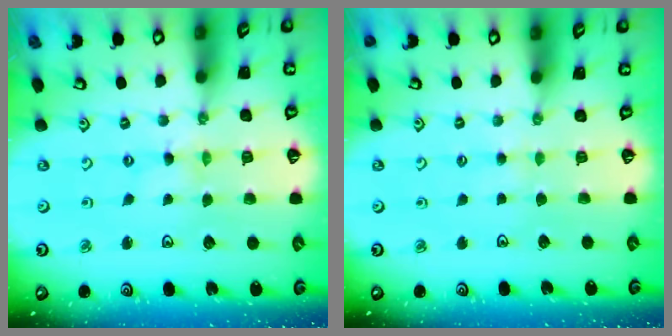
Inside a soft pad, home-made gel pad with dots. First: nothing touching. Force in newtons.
{"total": 2.4, "press": 2.4, "slide": 0.3}